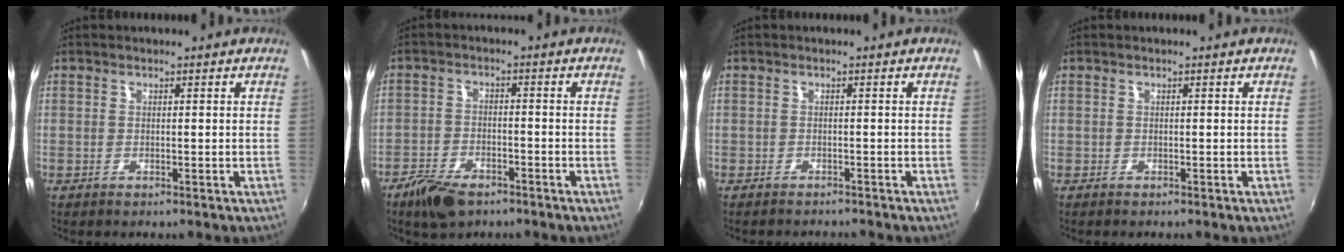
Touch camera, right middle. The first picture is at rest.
{"total": 5.0, "force": [-4.1, 1.8, 2.3], "torque": [-0.066, -0.005, -0.077]}
{"total": 2.6, "force": [-2.5, 0.5, 0.6], "torque": [-0.020, -0.012, -0.039]}
{"total": 0.0}